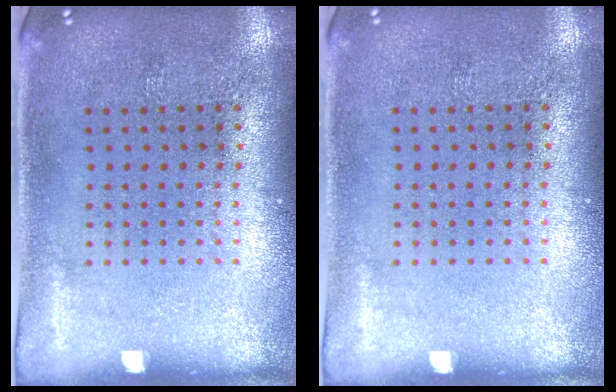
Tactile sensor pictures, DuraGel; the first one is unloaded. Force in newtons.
{"total": 0.0}